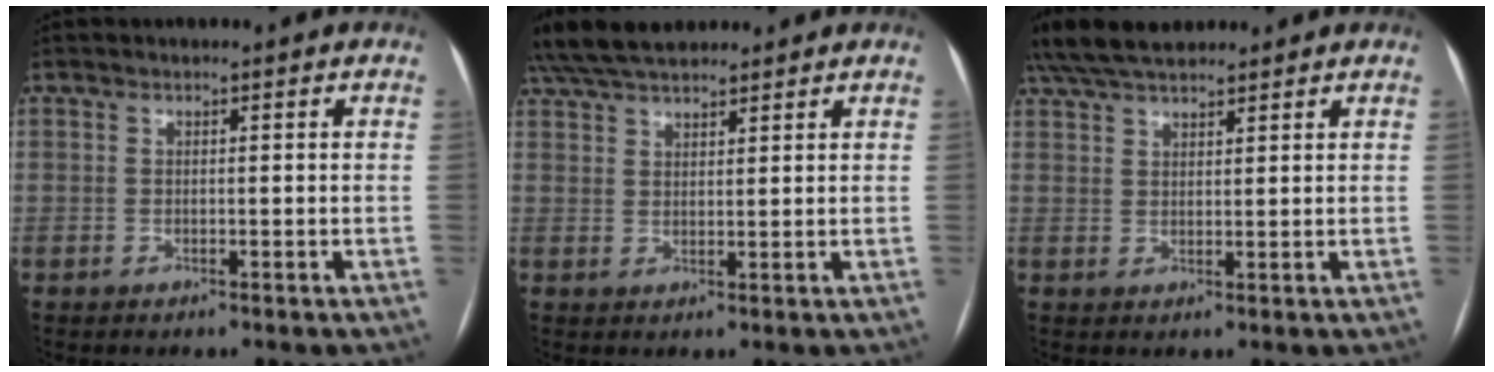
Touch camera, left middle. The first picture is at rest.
{"total": 11.0, "force": [9.4, 3.1, 4.7], "torque": [-0.085, 0.046, 0.166]}
{"total": 9.7, "force": [8.2, 2.6, 4.4], "torque": [-0.077, 0.040, 0.147]}